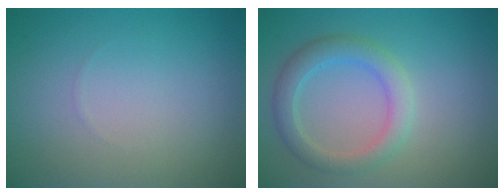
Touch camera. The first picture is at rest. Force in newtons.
{"total": 3.3, "press": 3.3, "slide": 0.2}